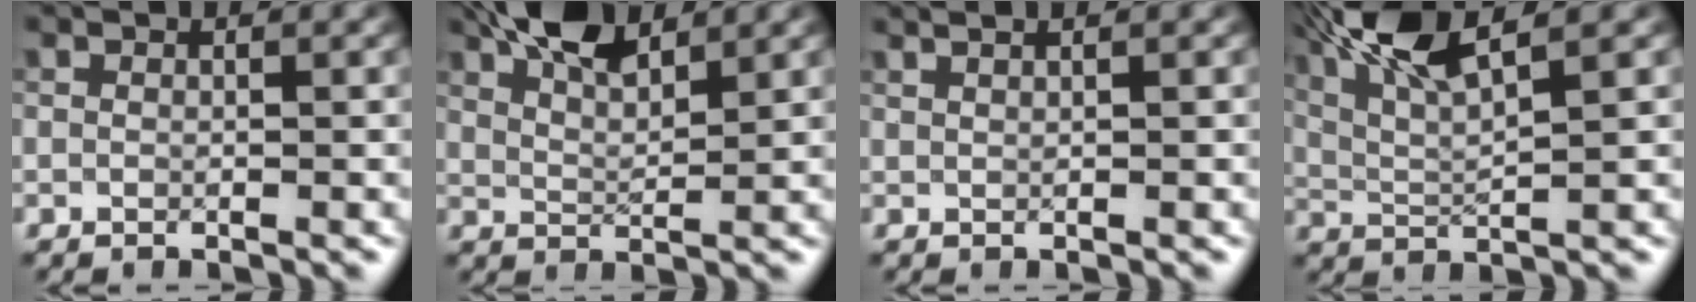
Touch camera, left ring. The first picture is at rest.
{"total": 5.9, "force": [4.1, 2.0, 3.7], "torque": [-0.070, 0.012, 0.069]}
{"total": 0.8, "force": [0.6, -0.1, 0.5], "torque": [-0.013, -0.003, 0.009]}
{"total": 6.9, "force": [4.3, 1.4, 5.2], "torque": [-0.103, 0.016, 0.083]}